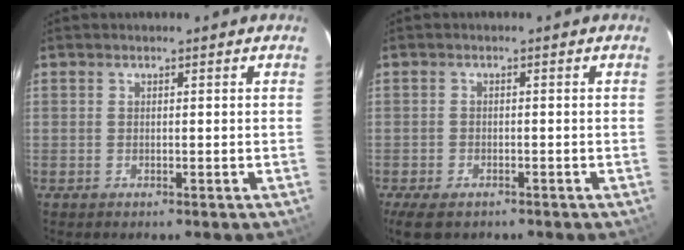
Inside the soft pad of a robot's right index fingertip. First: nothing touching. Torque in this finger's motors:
{"motor_torque": [0.39, -0.32, 0.05, 0.00]}